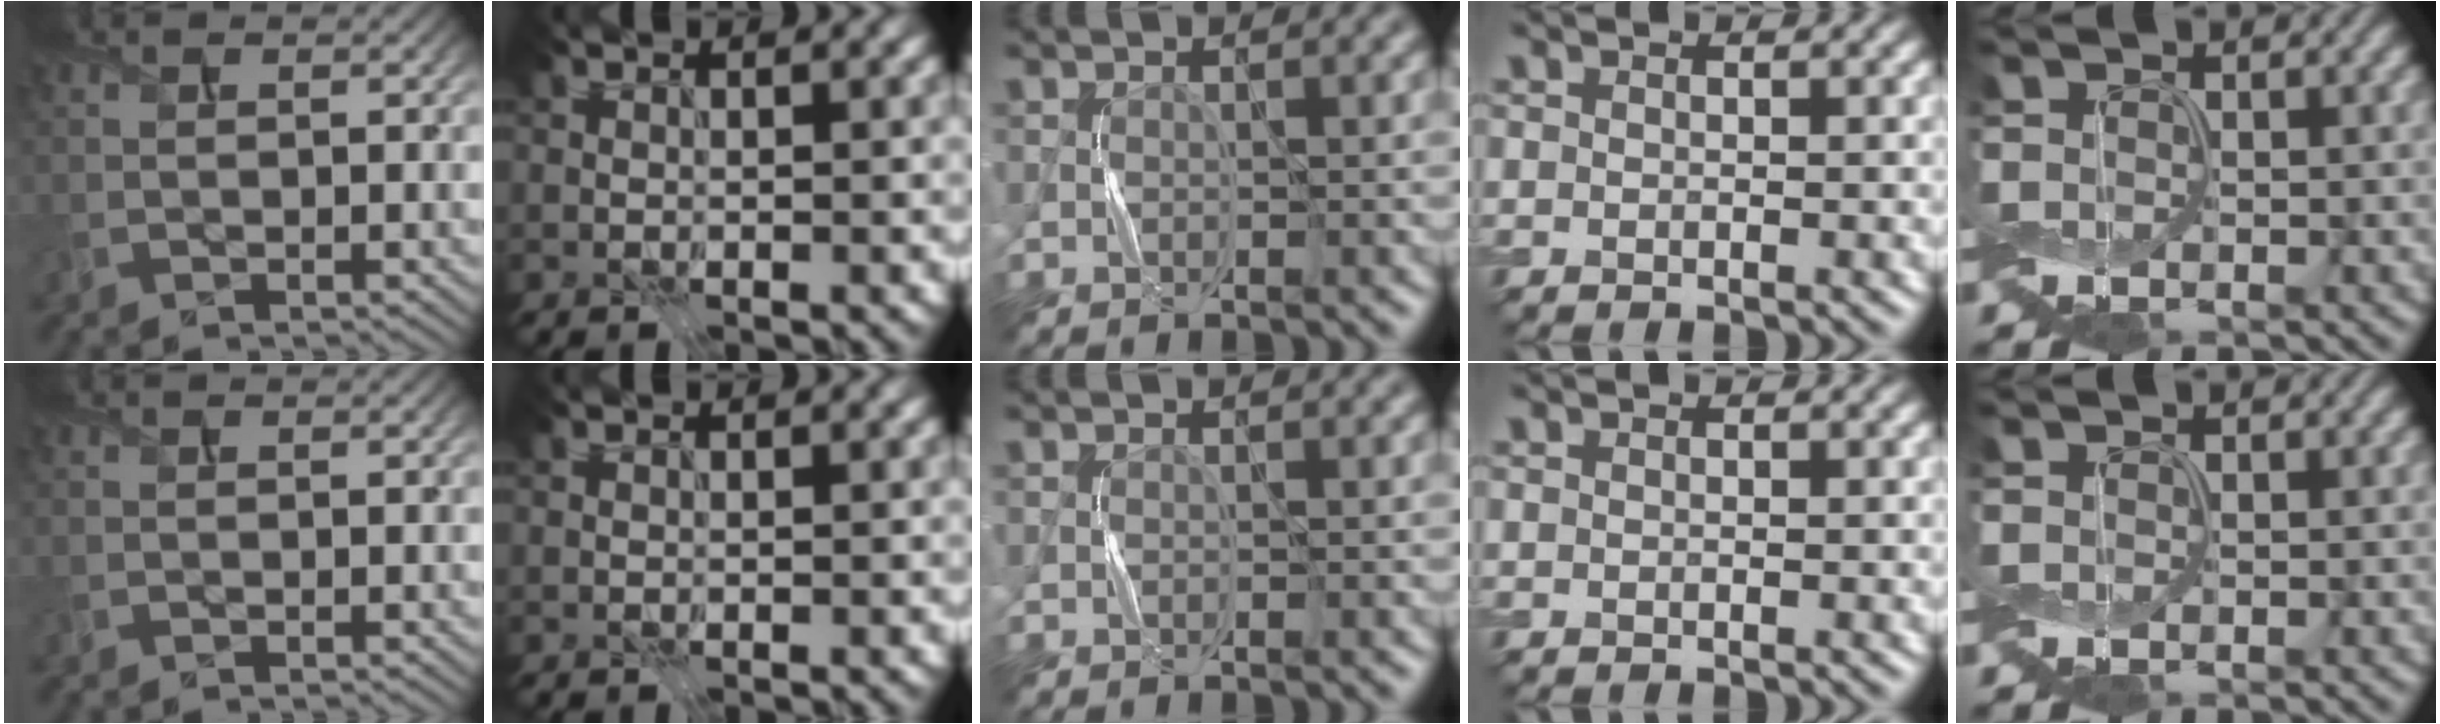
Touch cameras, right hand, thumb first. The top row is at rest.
{}